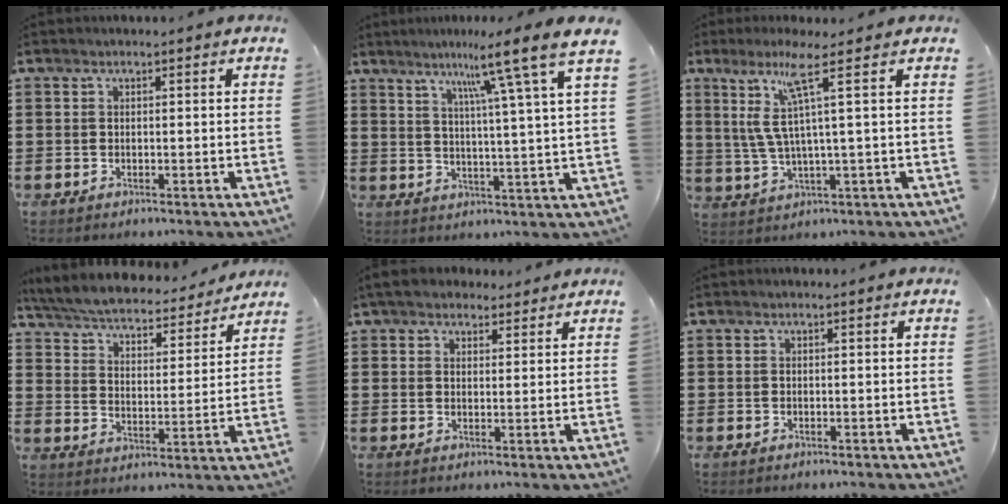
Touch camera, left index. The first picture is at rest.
{"total": 9.4, "force": [6.2, -1.1, 7.0], "torque": [-0.126, -0.033, 0.084]}
{"total": 7.6, "force": [3.3, -0.9, 6.8], "torque": [-0.156, -0.008, 0.046]}
{"total": 5.6, "force": [5.4, 0.1, 1.4], "torque": [-0.054, -0.038, 0.090]}
{"total": 4.0, "force": [3.5, 1.7, 1.1], "torque": [-0.032, 0.002, 0.066]}
{"total": 0.0}